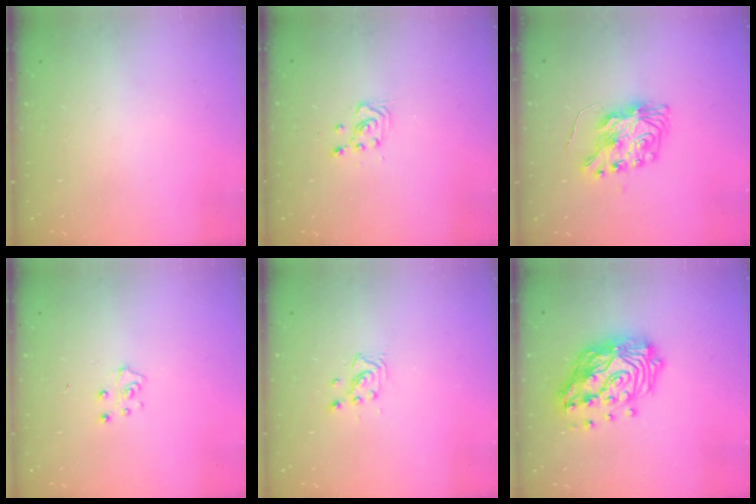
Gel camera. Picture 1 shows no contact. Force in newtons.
{"total": 2.8, "press": 2.7, "slide": 0.7}
{"total": 8.5, "press": 8.4, "slide": 0.4}
{"total": 5.3, "press": 5.3, "slide": 0.5}
{"total": 3.4, "press": 3.4, "slide": 0.3}
{"total": 18.5, "press": 18.4, "slide": 2.2}